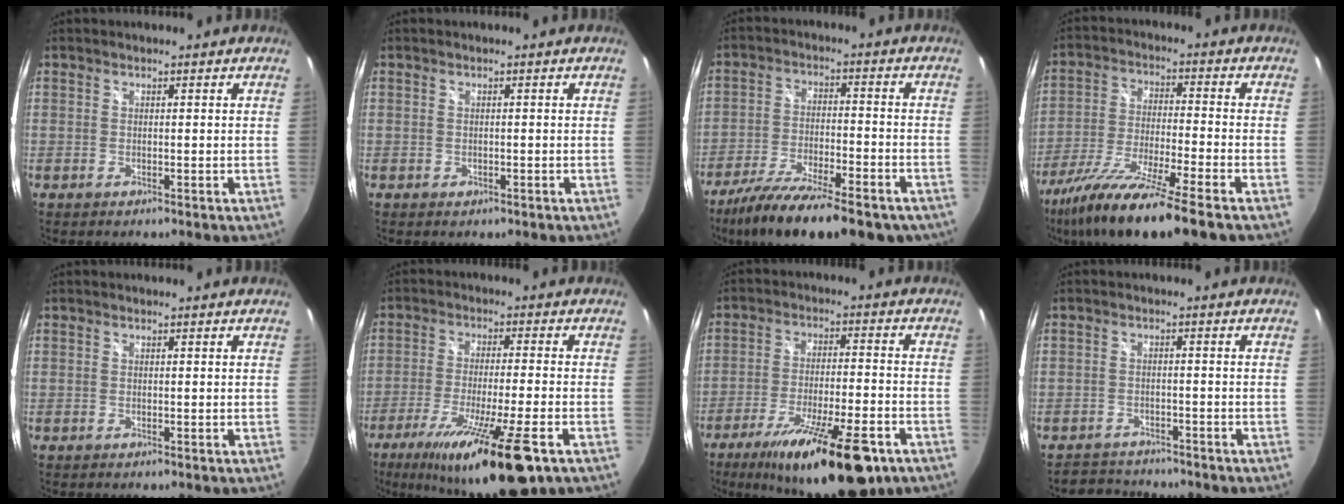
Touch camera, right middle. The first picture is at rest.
{"total": 0.6, "force": [-0.1, 0.5, 0.1], "torque": [-0.001, -0.003, -0.001]}
{"total": 21.4, "force": [-16.3, 6.2, 12.4], "torque": [-0.224, -0.050, -0.248]}
{"total": 17.3, "force": [-12.5, 1.0, 11.9], "torque": [-0.237, -0.049, -0.224]}
{"total": 0.0}
{"total": 18.1, "force": [-10.4, 2.0, 14.7], "torque": [-0.269, -0.057, -0.169]}
{"total": 20.2, "force": [-12.9, 5.1, 14.6], "torque": [-0.249, -0.037, -0.197]}
{"total": 4.5, "force": [-4.2, 1.7, -0.1], "torque": [-0.012, 0.014, -0.070]}